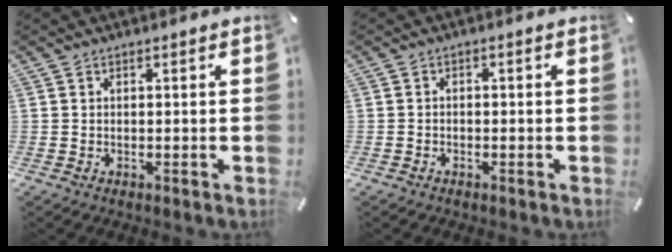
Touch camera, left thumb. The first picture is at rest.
{"total": 1.3, "force": [-1.1, 0.4, 0.5], "torque": [-0.010, 0.002, -0.022]}